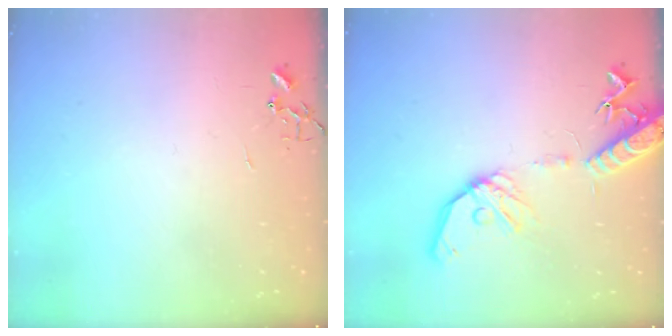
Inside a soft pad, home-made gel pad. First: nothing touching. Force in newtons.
{"total": 16.3, "press": 16.0, "slide": 3.2}